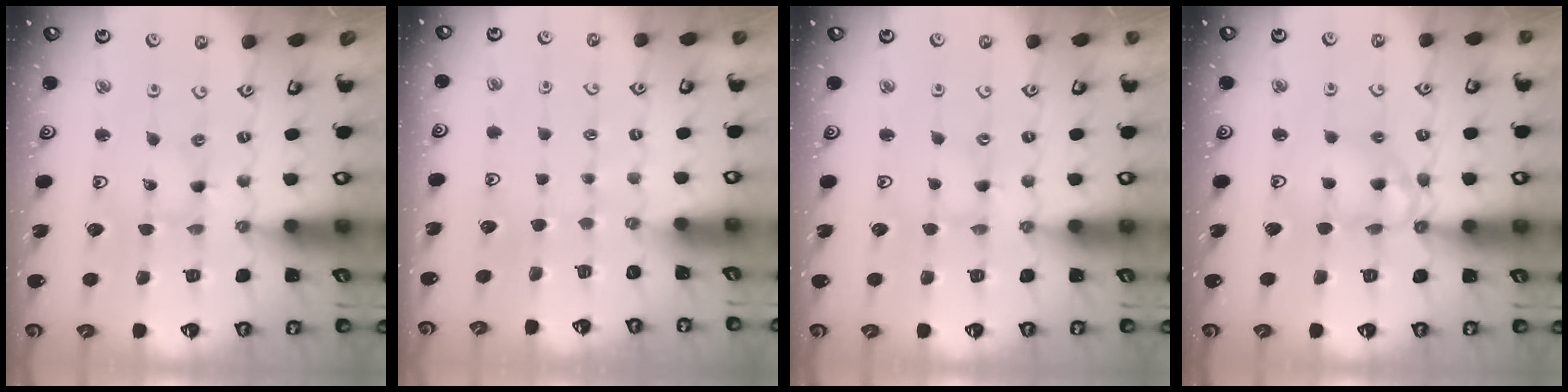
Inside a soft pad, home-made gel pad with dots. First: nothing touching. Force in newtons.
{"total": 0.6, "press": 0.6, "slide": 0.1}
{"total": 0.8, "press": 0.8, "slide": 0.2}
{"total": 10.6, "press": 10.5, "slide": 1.1}